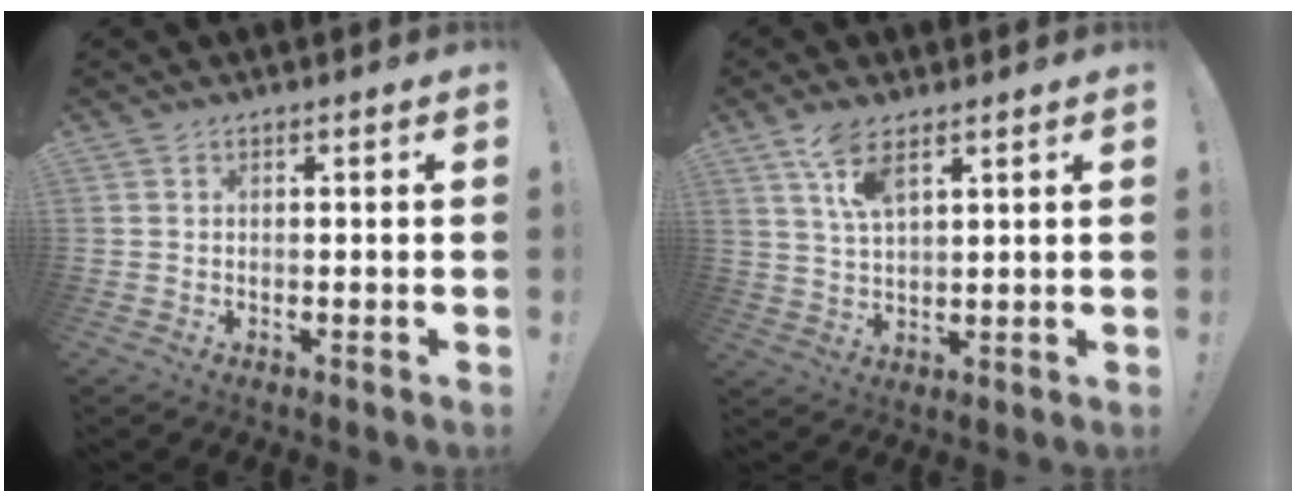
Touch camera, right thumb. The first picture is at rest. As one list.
[{"total": 7.2, "force": [4.5, 2.4, 5.1], "torque": [-0.101, -0.014, 0.082]}]